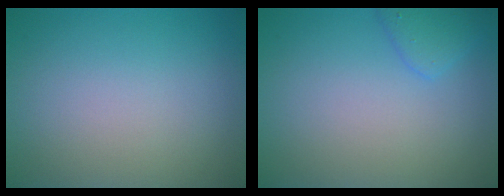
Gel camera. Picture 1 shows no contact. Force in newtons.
{"total": 1.9, "press": 1.9, "slide": 0.1}